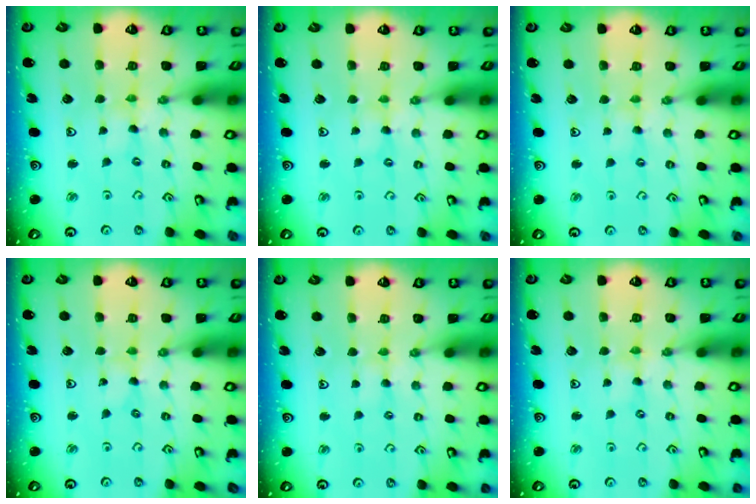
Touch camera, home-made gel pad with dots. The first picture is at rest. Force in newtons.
{"total": 1.7, "press": 1.6, "slide": 0.3}
{"total": 1.4, "press": 1.4, "slide": 0.3}
{"total": 0.0}
{"total": 2.2, "press": 2.2, "slide": 0.4}
{"total": 0.7, "press": 0.6, "slide": 0.3}